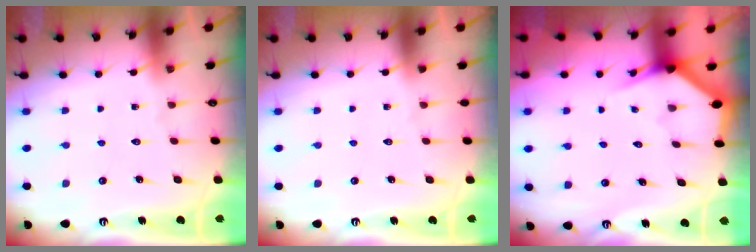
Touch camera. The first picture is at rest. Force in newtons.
{"total": 0.0}
{"total": 3.0, "press": 3.0, "slide": 0.1}